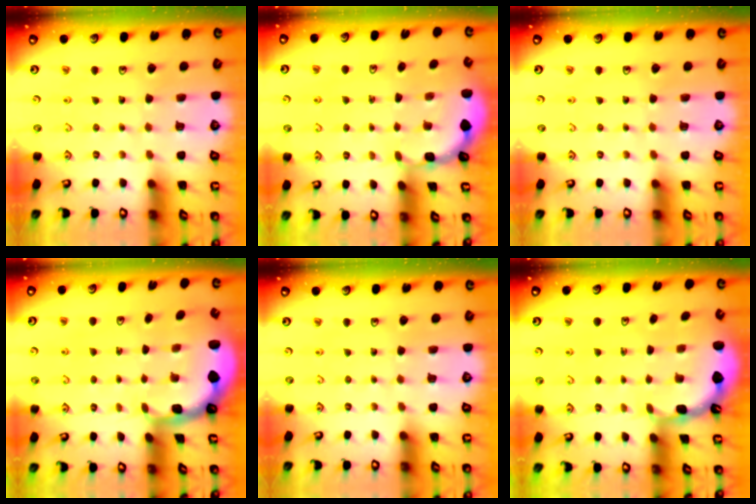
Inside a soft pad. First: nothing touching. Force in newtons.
{"total": 2.1, "press": 2.1, "slide": 0.1}
{"total": 0.0}
{"total": 2.3, "press": 2.0, "slide": 1.0}
{"total": 0.0}
{"total": 1.9, "press": 1.9, "slide": 0.2}